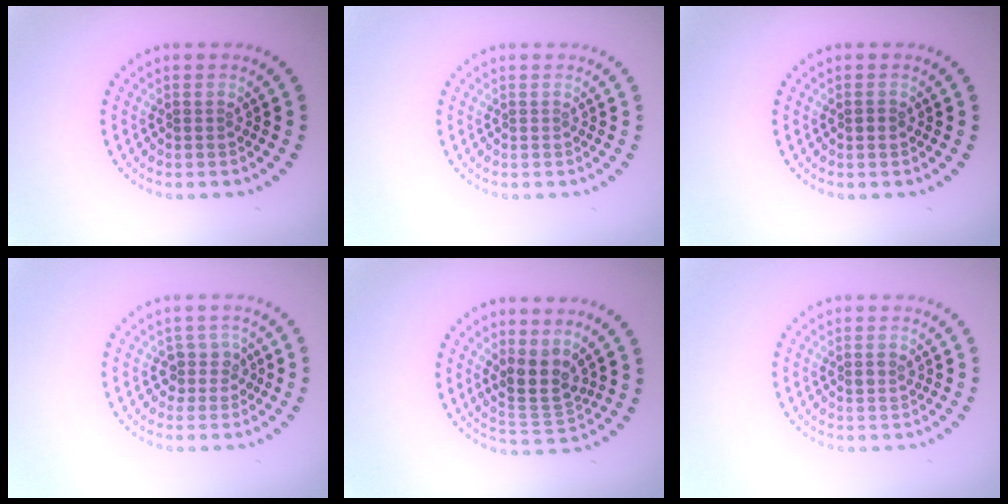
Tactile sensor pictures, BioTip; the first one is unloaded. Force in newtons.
{"total": 0.0}
{"total": 0.7, "press": 0.7, "slide": 0.2}
{"total": 1.9, "press": 1.6, "slide": 1.0}
{"total": 3.5, "press": 2.8, "slide": 2.0}
{"total": 1.1, "press": 1.1, "slide": 0.1}